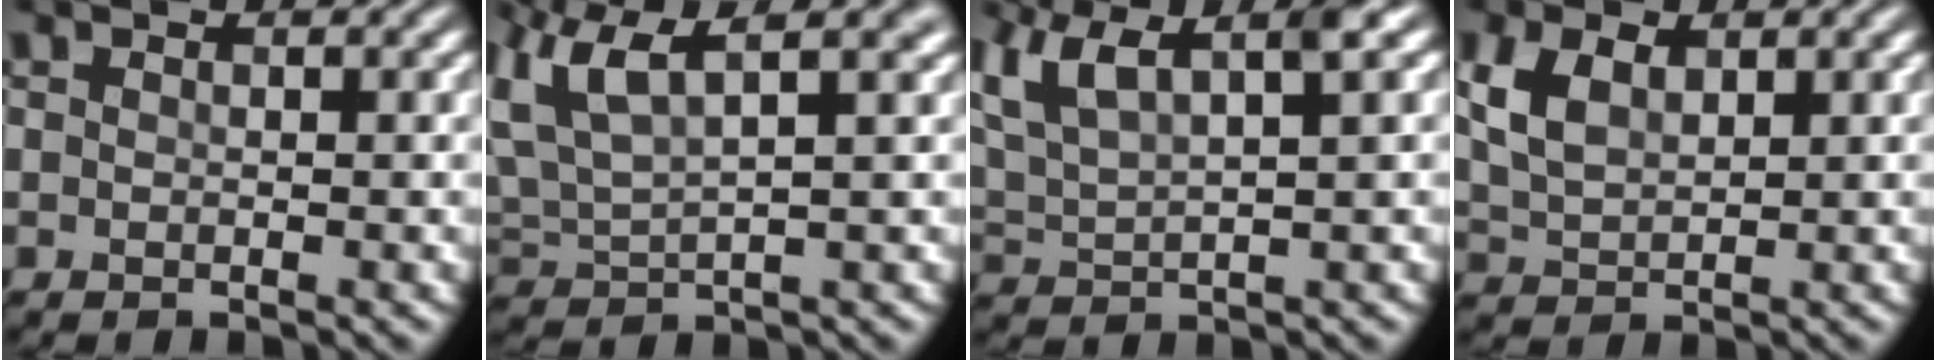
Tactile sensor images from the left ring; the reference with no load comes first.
{"total": 9.8, "force": [5.4, 3.7, 7.3], "torque": [-0.156, 0.029, 0.094]}
{"total": 8.5, "force": [5.0, 2.5, 6.4], "torque": [-0.128, 0.026, 0.091]}
{"total": 3.7, "force": [1.5, 2.2, 2.6], "torque": [-0.067, 0.003, 0.035]}